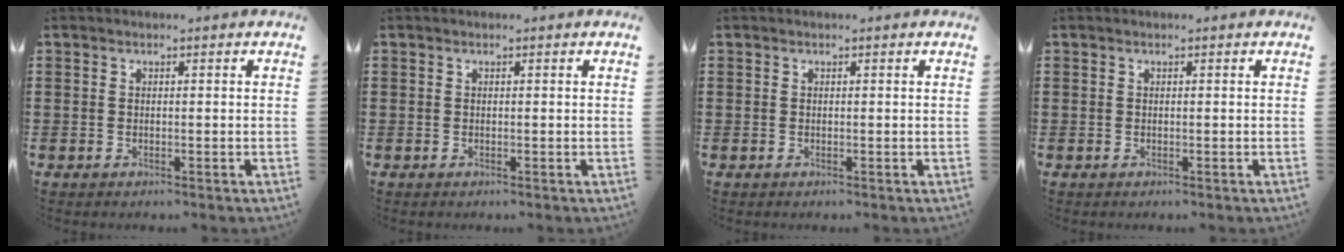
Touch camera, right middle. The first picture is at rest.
{"total": 0.0}
{"total": 0.0}
{"total": 0.0}